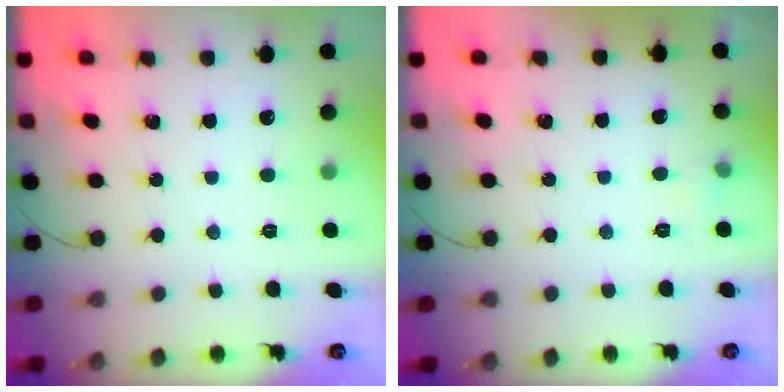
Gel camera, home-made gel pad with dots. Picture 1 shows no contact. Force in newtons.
{"total": 3.0, "press": 2.7, "slide": 1.3}